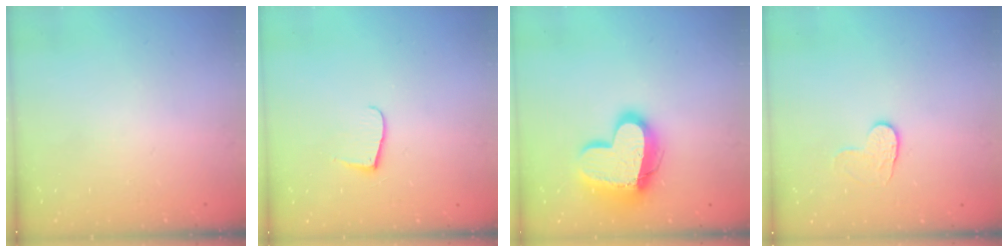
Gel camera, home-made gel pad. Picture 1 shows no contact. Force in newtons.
{"total": 6.9, "press": 6.9, "slide": 0.7}
{"total": 16.9, "press": 16.8, "slide": 1.5}
{"total": 5.0, "press": 4.9, "slide": 0.5}